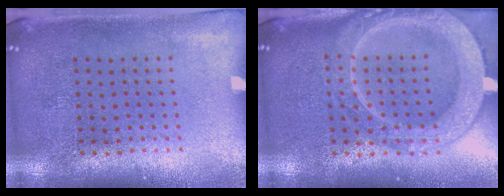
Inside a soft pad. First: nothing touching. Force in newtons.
{"total": 4.0, "press": 4.0, "slide": 0.4}